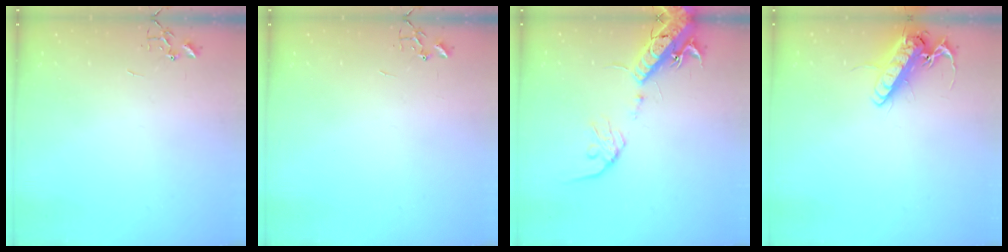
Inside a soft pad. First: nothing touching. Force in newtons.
{"total": 0.0}
{"total": 16.5, "press": 16.2, "slide": 3.6}
{"total": 14.1, "press": 13.9, "slide": 2.6}